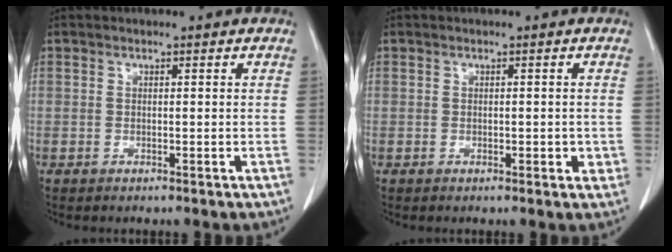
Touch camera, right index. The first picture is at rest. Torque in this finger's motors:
{"motor_torque": [0.01, 0.08, 0.03, 0.02]}